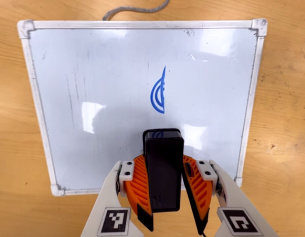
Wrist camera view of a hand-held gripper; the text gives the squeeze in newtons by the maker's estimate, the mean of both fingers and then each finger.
{"total": 8.6, "left": 9.1, "right": 8.2}